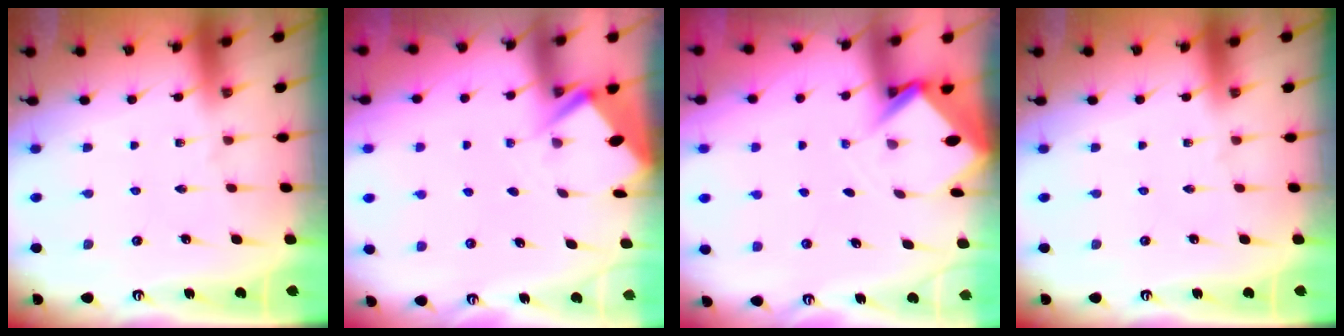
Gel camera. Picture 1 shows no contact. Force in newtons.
{"total": 3.0, "press": 2.9, "slide": 0.4}
{"total": 3.5, "press": 3.5, "slide": 0.2}
{"total": 0.0}